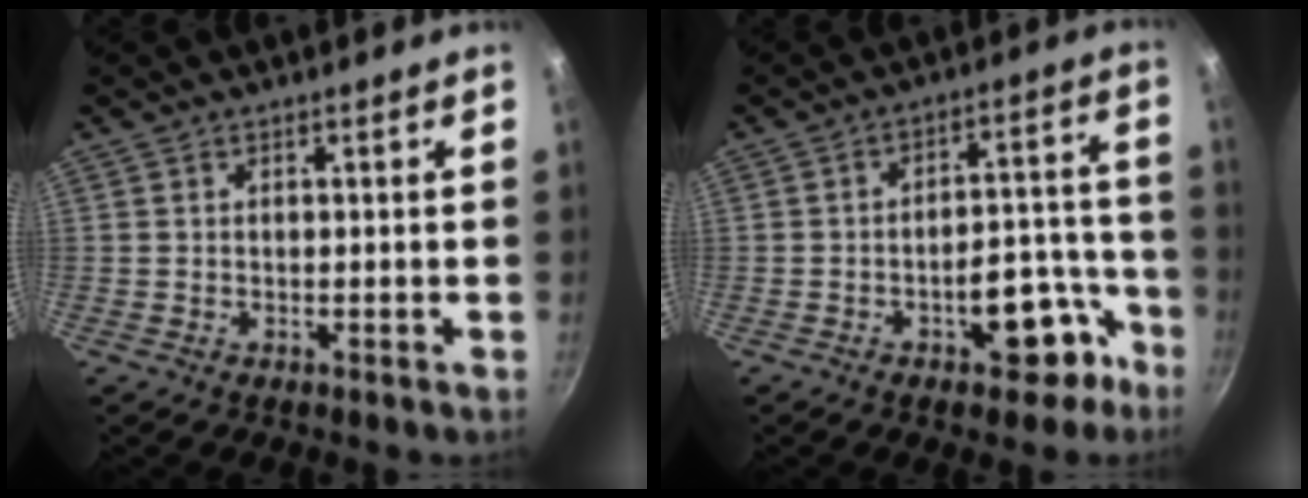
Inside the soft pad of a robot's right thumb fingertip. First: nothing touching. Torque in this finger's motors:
{"motor_torque": [2.54, 2.47, 0.82, -0.66, 0.23]}